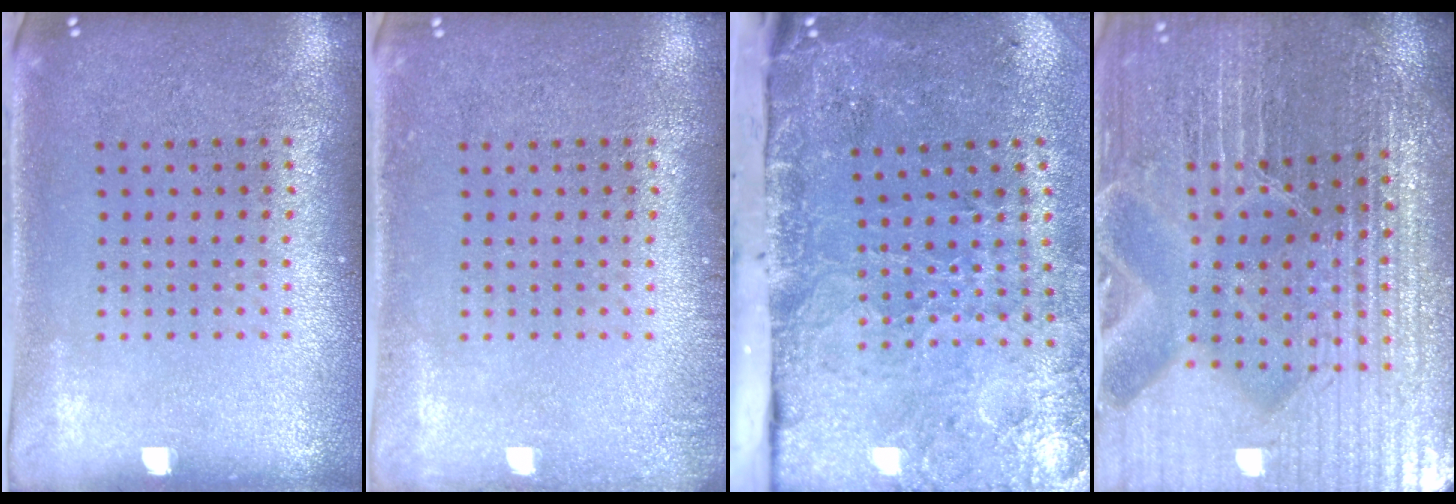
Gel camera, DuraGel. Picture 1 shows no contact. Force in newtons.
{"total": 1.1, "press": 1.0, "slide": 0.2}
{"total": 5.0, "press": 3.7, "slide": 3.4}
{"total": 5.4, "press": 5.1, "slide": 1.8}